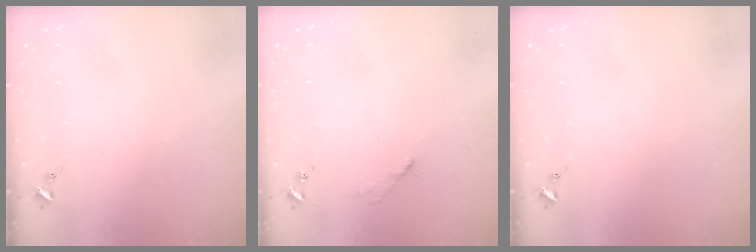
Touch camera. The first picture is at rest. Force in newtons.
{"total": 2.6, "press": 2.6, "slide": 0.3}
{"total": 0.0}